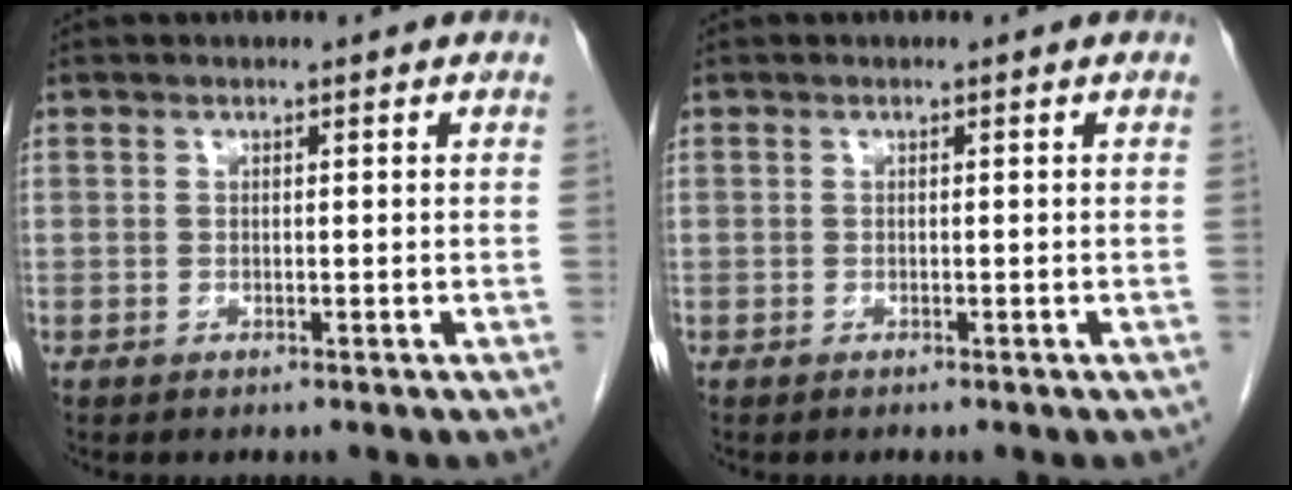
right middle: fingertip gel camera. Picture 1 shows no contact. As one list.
[{"total": 0.5, "force": [-0.4, 0.2, 0.2], "torque": [-0.011, -0.001, -0.004]}]